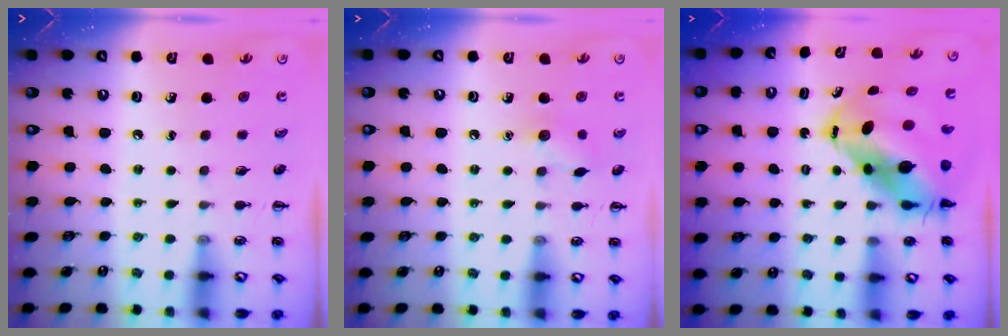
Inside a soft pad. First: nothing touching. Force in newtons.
{"total": 6.9, "press": 6.8, "slide": 1.5}
{"total": 10.9, "press": 10.5, "slide": 2.9}